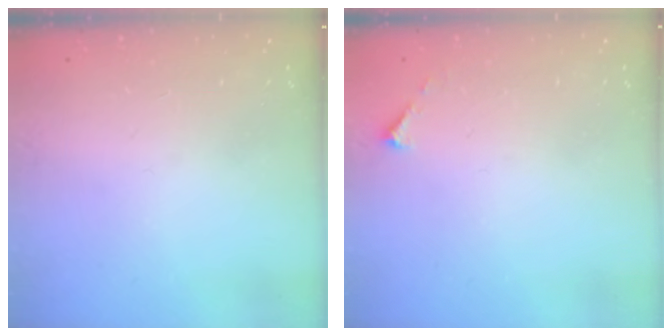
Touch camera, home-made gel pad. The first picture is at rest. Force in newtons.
{"total": 2.1, "press": 2.1, "slide": 0.2}